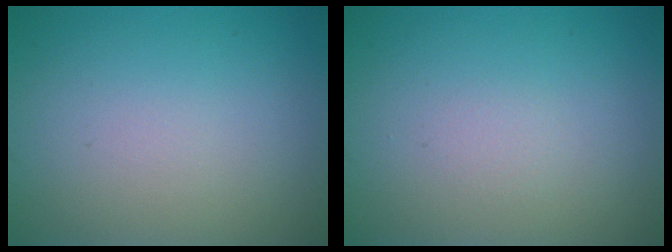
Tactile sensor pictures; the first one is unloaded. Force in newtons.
{"total": 0.5, "press": 0.5, "slide": 0.0}